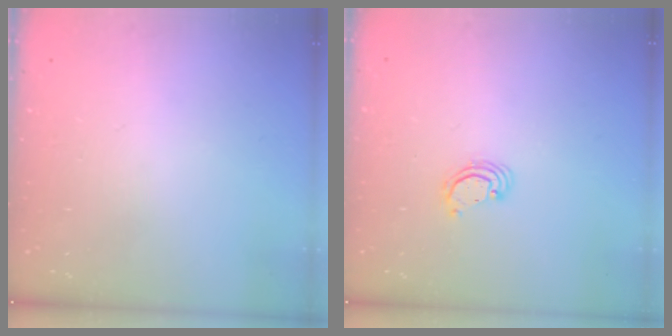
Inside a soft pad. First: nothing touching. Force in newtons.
{"total": 2.2, "press": 2.2, "slide": 0.1}